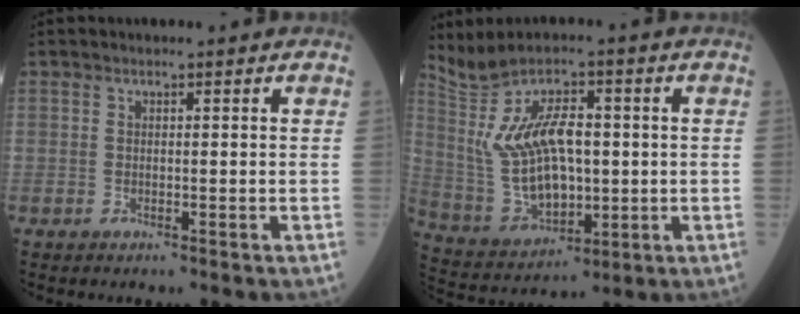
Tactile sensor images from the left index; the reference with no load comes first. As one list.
[{"total": 14.2, "force": [1.9, 6.8, 12.3], "torque": [-0.254, 0.013, 0.055]}]